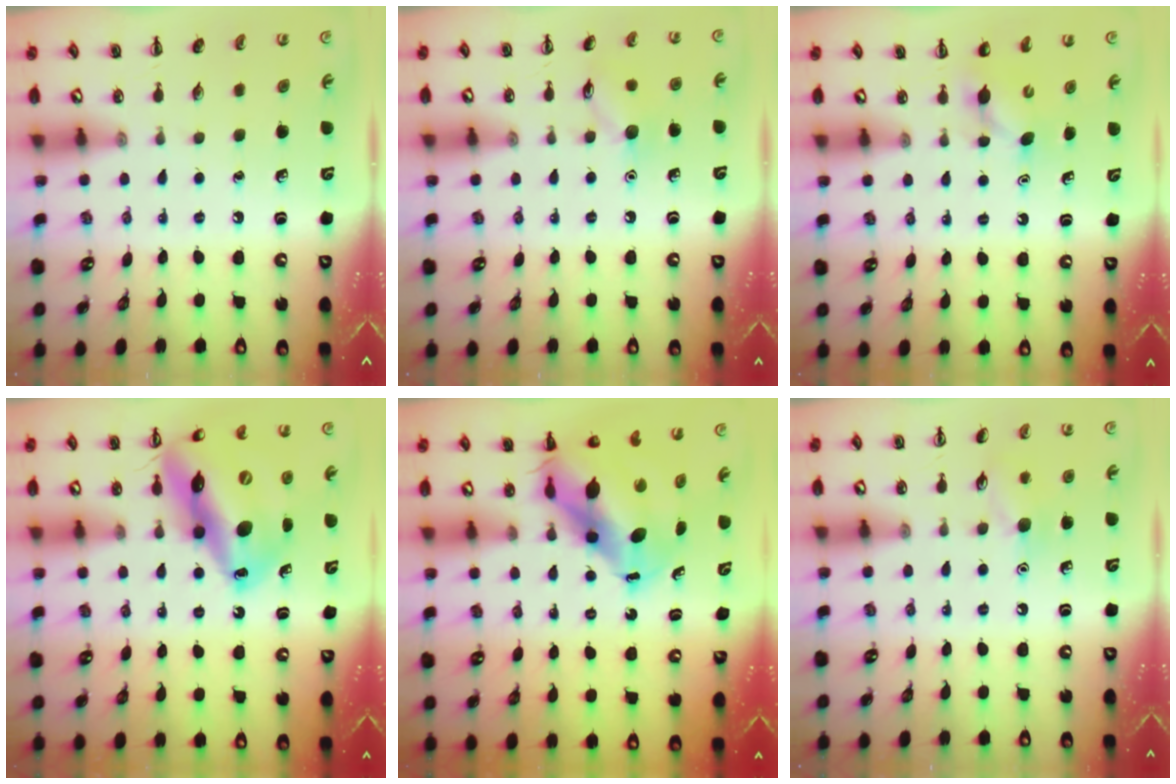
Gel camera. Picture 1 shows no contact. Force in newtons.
{"total": 7.4, "press": 7.3, "slide": 1.2}
{"total": 4.3, "press": 4.1, "slide": 1.3}
{"total": 20.8, "press": 19.9, "slide": 5.8}
{"total": 8.8, "press": 8.6, "slide": 1.9}
{"total": 7.6, "press": 7.5, "slide": 1.5}